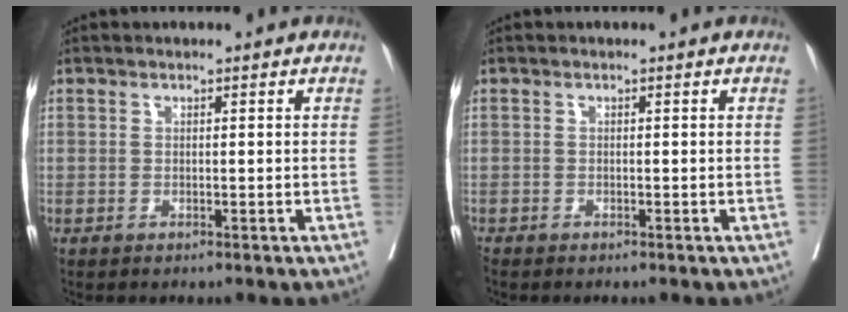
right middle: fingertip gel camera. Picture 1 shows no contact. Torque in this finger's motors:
{"motor_torque": [0.04, -0.04, 0.06, 0.02]}